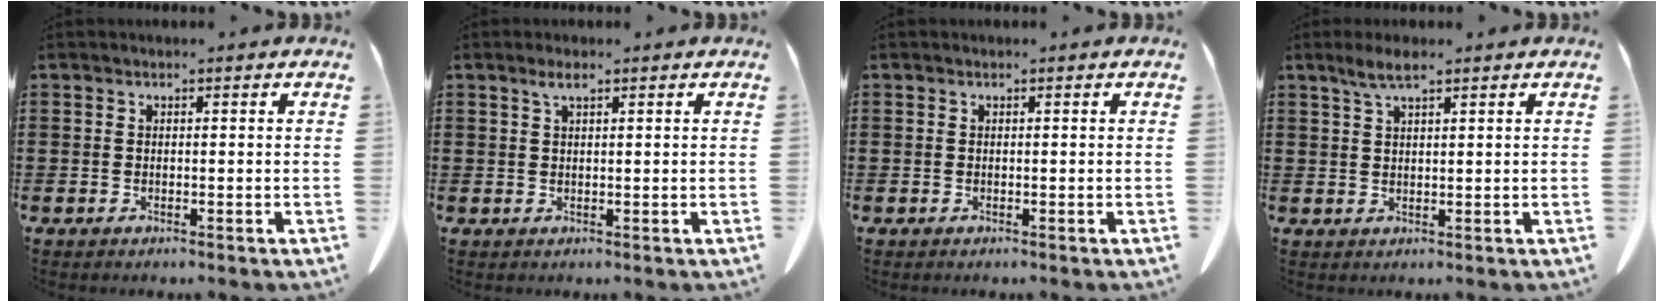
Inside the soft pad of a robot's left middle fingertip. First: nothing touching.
{"total": 1.9, "force": [1.1, 0.3, 1.5], "torque": [-0.032, 0.001, 0.019]}
{"total": 0.0}
{"total": 3.3, "force": [2.2, 0.5, 2.4], "torque": [-0.052, 0.000, 0.040]}